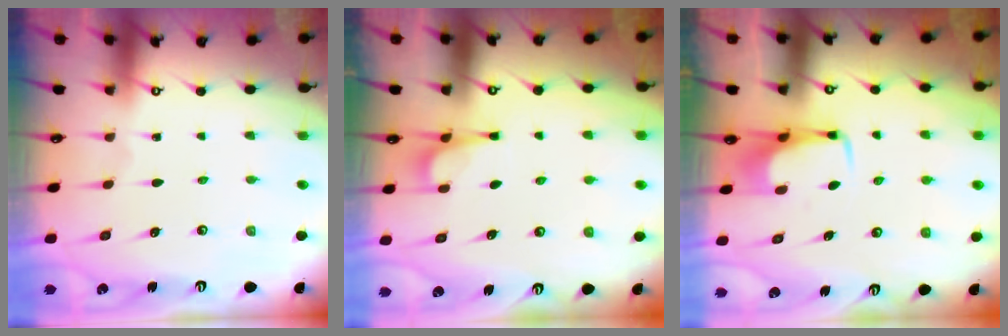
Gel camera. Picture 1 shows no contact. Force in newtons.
{"total": 5.0, "press": 5.0, "slide": 0.7}
{"total": 2.9, "press": 2.9, "slide": 0.4}